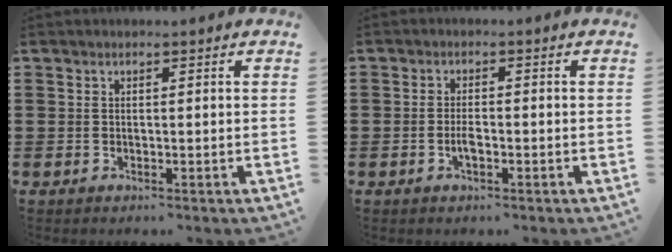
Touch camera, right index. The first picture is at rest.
{"total": 2.3, "force": [-0.8, 0.7, 2.0], "torque": [-0.046, -0.002, -0.017]}